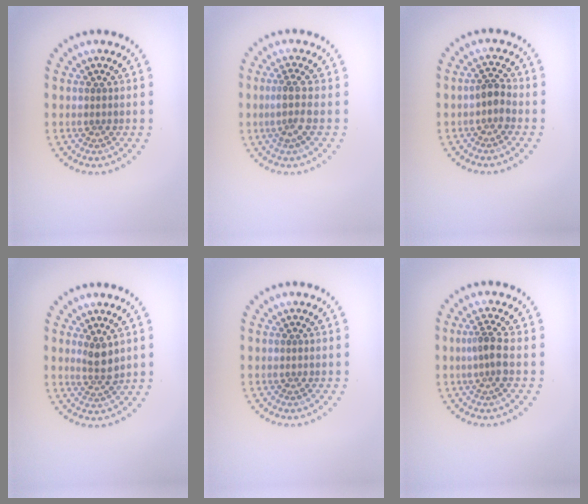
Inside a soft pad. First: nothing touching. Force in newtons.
{"total": 2.2, "press": 1.6, "slide": 1.5}
{"total": 1.7, "press": 1.5, "slide": 0.8}
{"total": 2.2, "press": 1.9, "slide": 1.0}
{"total": 0.0}
{"total": 2.2, "press": 1.7, "slide": 1.4}